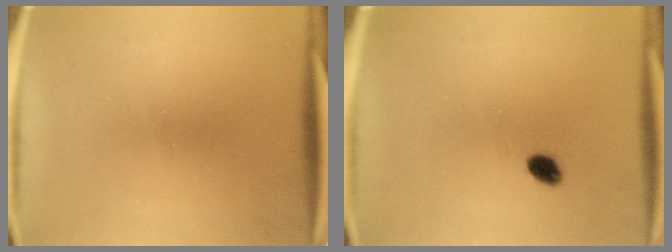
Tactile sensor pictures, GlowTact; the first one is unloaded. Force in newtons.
{"total": 2.4}